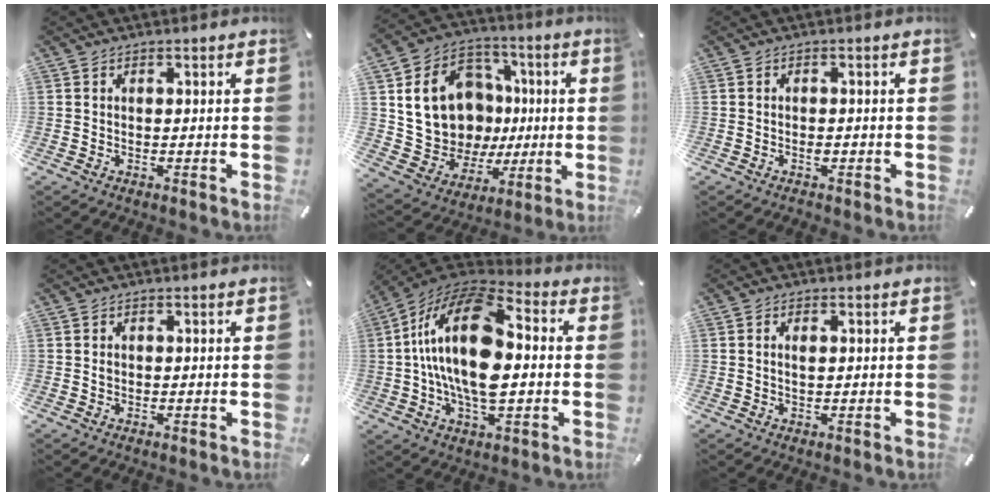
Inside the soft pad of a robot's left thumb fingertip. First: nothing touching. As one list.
[{"total": 19.1, "force": [2.8, 16.5, 9.3], "torque": [-0.174, -0.003, 0.078]}, {"total": 1.4, "force": [-0.7, 0.9, 0.9], "torque": [-0.020, 0.001, -0.012]}, {"total": 0.6, "force": [0.0, 0.5, 0.3], "torque": [-0.006, 0.001, 0.000]}, {"total": 21.6, "force": [0.6, 11.7, 18.1], "torque": [-0.377, 0.003, 0.007]}, {"total": 1.7, "force": [0.3, 0.9, 1.4], "torque": [-0.030, 0.004, 0.005]}]